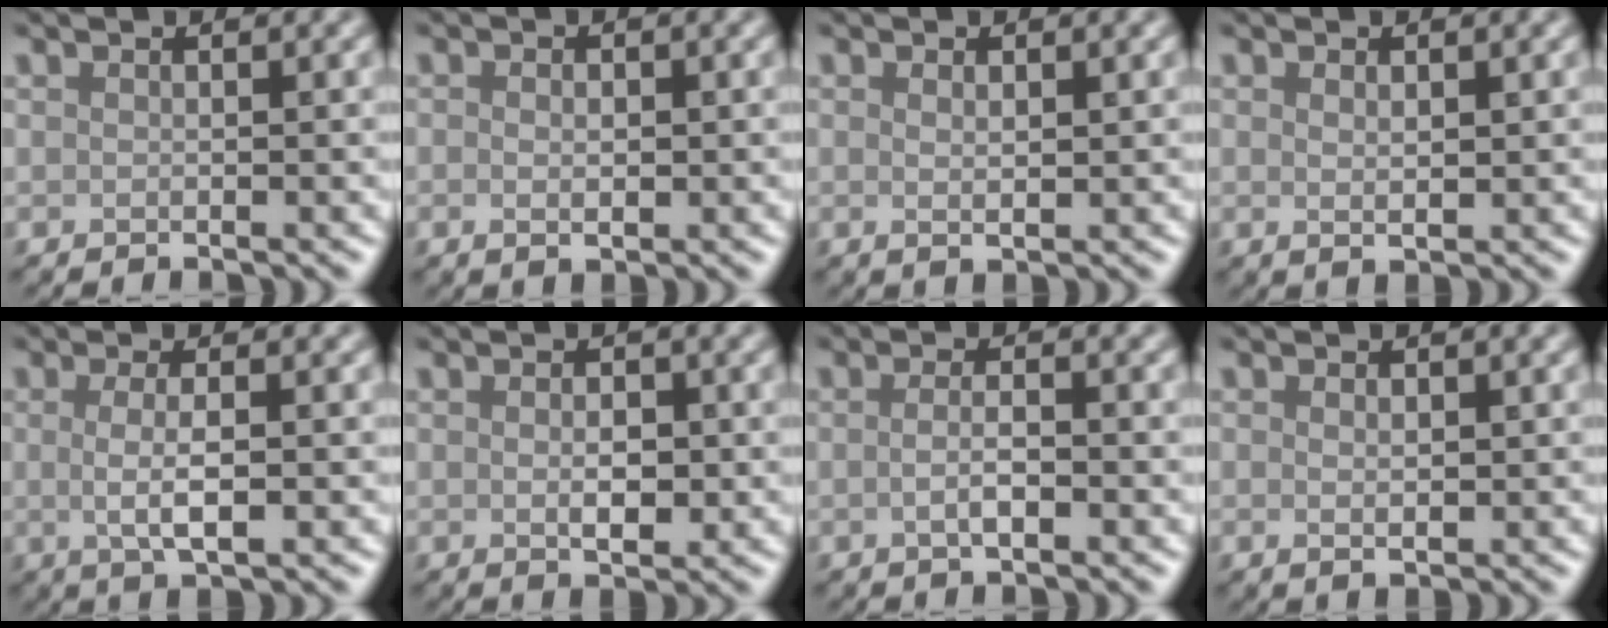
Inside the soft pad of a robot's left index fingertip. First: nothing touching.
{"total": 1.7, "force": [-0.1, 0.9, 1.4], "torque": [-0.023, -0.001, 0.000]}
{"total": 1.3, "force": [0.4, 0.4, 1.1], "torque": [-0.020, -0.003, 0.008]}
{"total": 1.4, "force": [0.4, 0.6, 1.2], "torque": [-0.022, -0.004, 0.011]}
{"total": 3.4, "force": [-0.1, 0.9, 3.2], "torque": [-0.061, -0.004, 0.000]}
{"total": 2.4, "force": [-0.1, 1.2, 2.1], "torque": [-0.036, -0.002, 0.000]}
{"total": 2.1, "force": [-0.4, 0.6, 2.0], "torque": [-0.039, -0.002, -0.010]}
{"total": 1.5, "force": [0.2, 0.8, 1.3], "torque": [-0.021, -0.001, 0.005]}